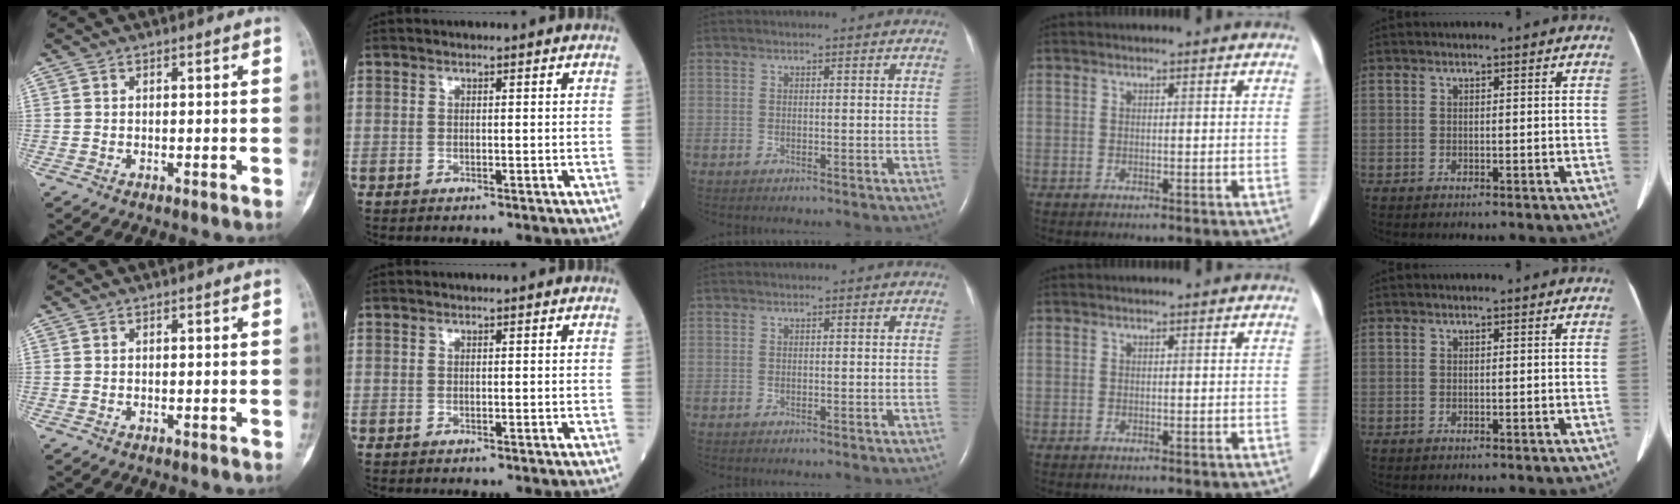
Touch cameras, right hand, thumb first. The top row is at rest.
{}